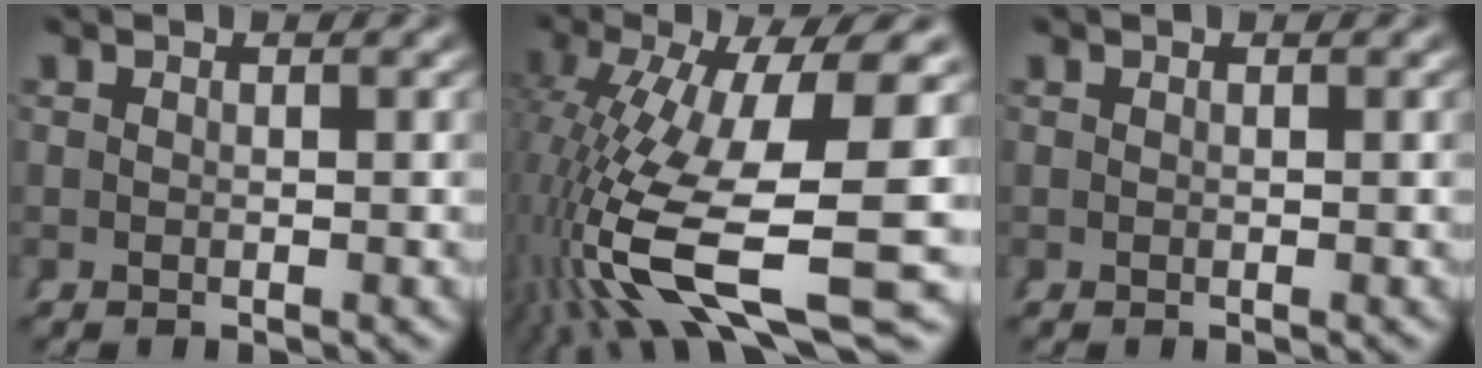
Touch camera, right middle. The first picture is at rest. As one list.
[{"total": 12.6, "force": [-4.6, 4.5, 10.8], "torque": [-0.186, -0.039, -0.044]}, {"total": 0.0}]